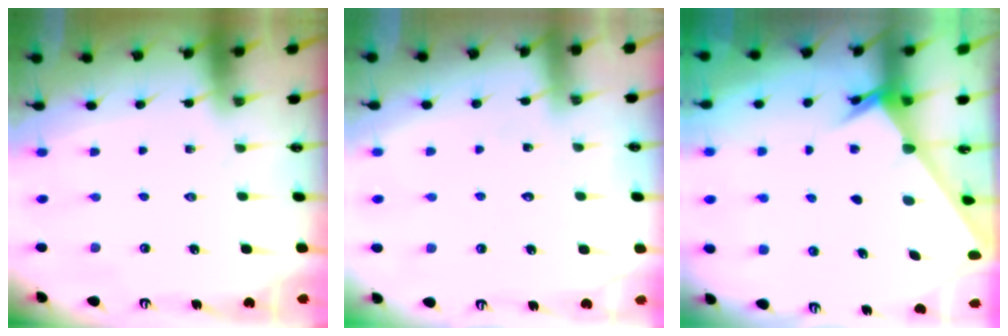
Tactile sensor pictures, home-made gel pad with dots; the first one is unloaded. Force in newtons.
{"total": 4.0, "press": 4.0, "slide": 0.4}
{"total": 2.4, "press": 2.3, "slide": 0.2}